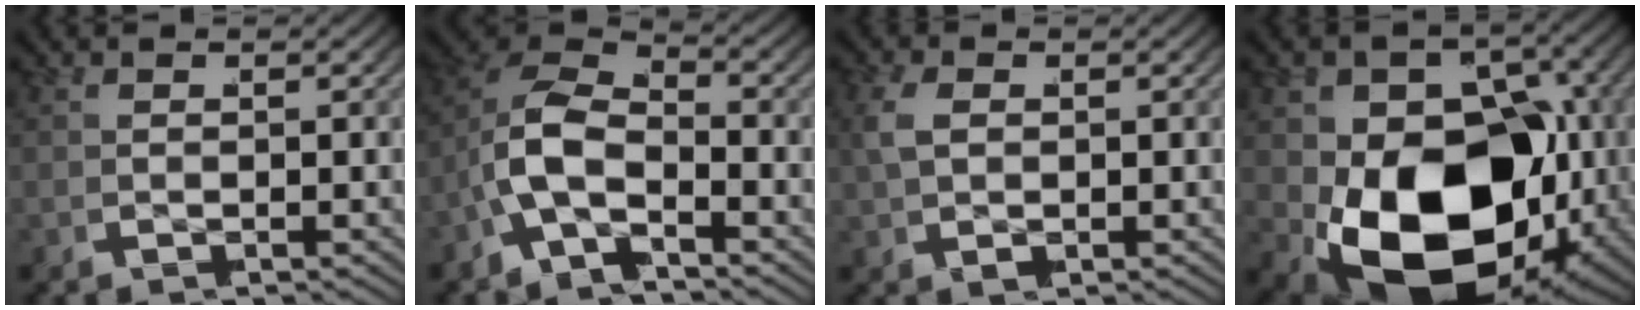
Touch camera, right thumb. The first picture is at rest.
{"total": 9.1, "force": [-1.0, 6.9, 5.8], "torque": [-0.150, -0.019, -0.027]}
{"total": 2.5, "force": [0.4, 1.7, 1.7], "torque": [-0.043, -0.001, 0.013]}
{"total": 22.2, "force": [-3.2, 14.4, 16.6], "torque": [-0.317, -0.076, -0.019]}